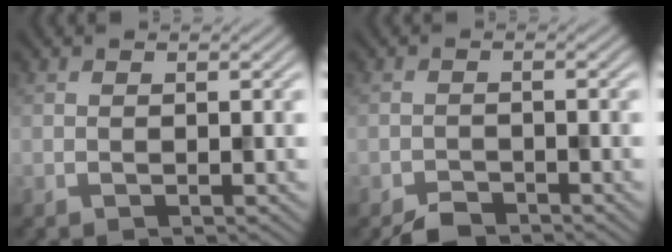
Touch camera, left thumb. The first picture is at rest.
{"total": 2.5, "force": [-2.2, 0.8, 0.8], "torque": [-0.014, 0.000, -0.043]}